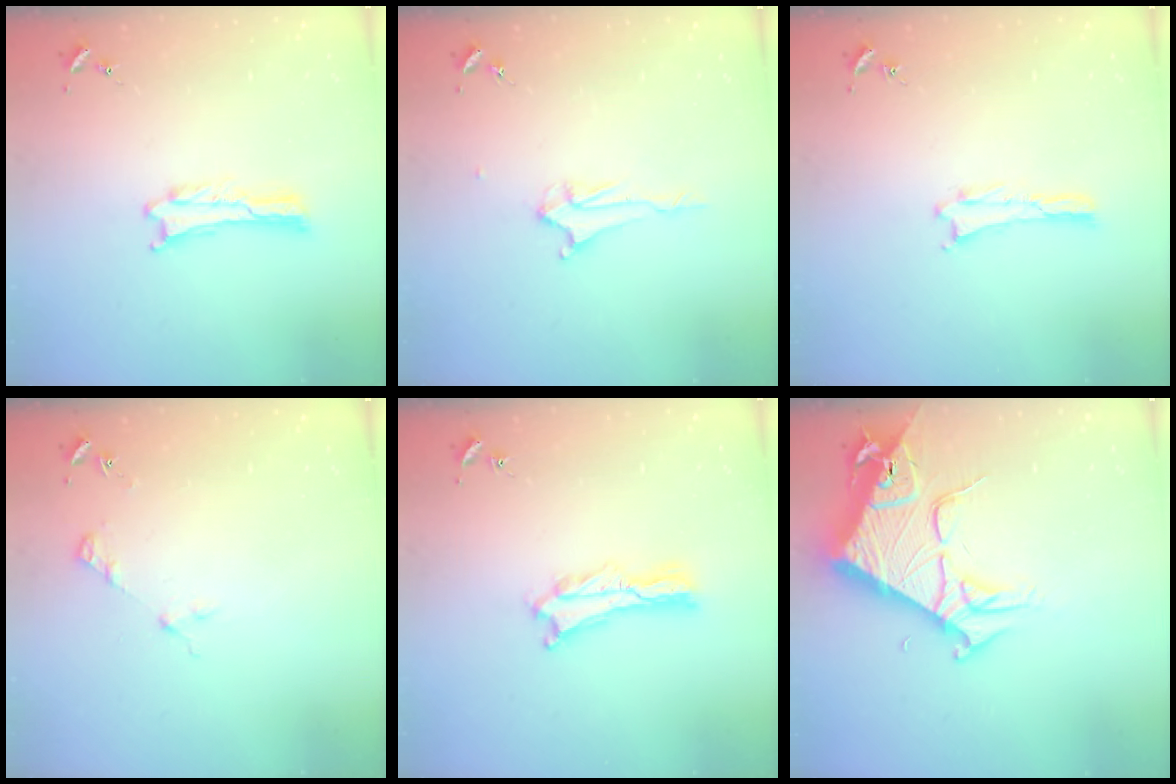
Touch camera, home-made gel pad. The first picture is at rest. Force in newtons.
{"total": 2.2, "press": 2.2, "slide": 0.3}
{"total": 0.0}
{"total": 4.0, "press": 4.0, "slide": 0.4}
{"total": 1.4, "press": 1.4, "slide": 0.3}
{"total": 9.2, "press": 9.2, "slide": 0.9}